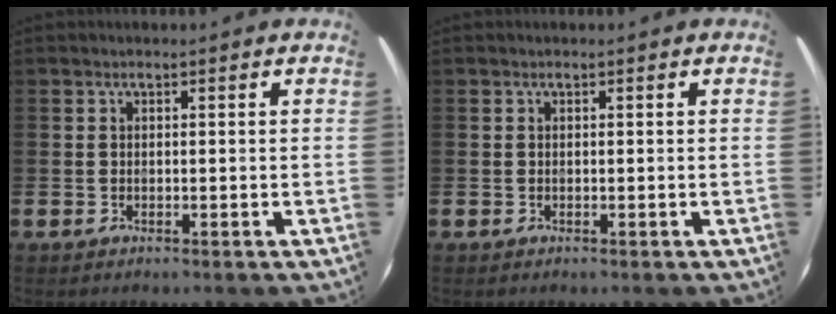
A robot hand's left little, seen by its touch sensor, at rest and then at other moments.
{"total": 0.0}